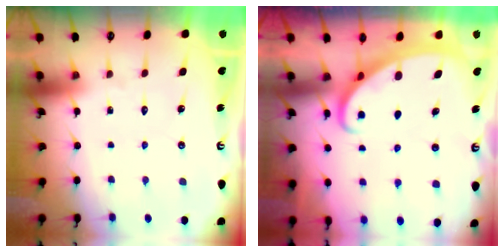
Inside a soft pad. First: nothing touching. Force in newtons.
{"total": 2.2, "press": 2.2, "slide": 0.2}